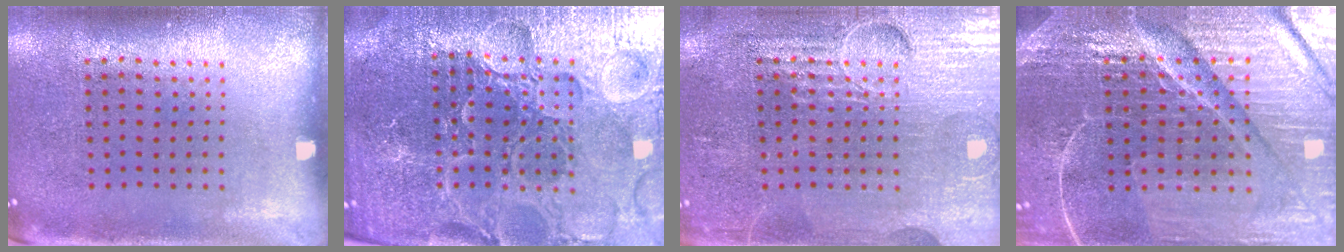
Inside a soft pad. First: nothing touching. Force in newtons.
{"total": 5.9, "press": 5.4, "slide": 2.5}
{"total": 3.9, "press": 3.9, "slide": 0.4}
{"total": 6.8, "press": 6.0, "slide": 3.1}